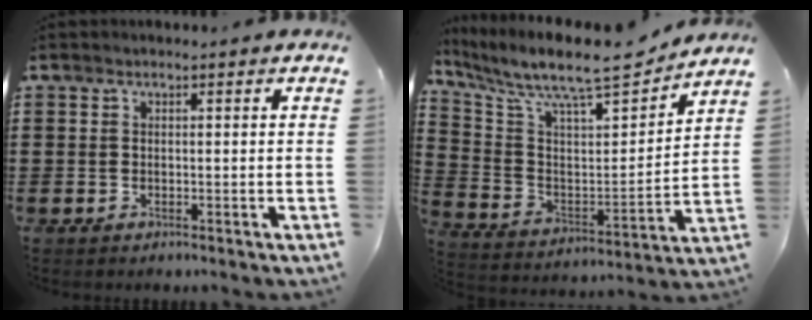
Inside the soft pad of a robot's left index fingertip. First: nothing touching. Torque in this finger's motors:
{"motor_torque": [1.39, -0.75, 0.54, 0.21]}